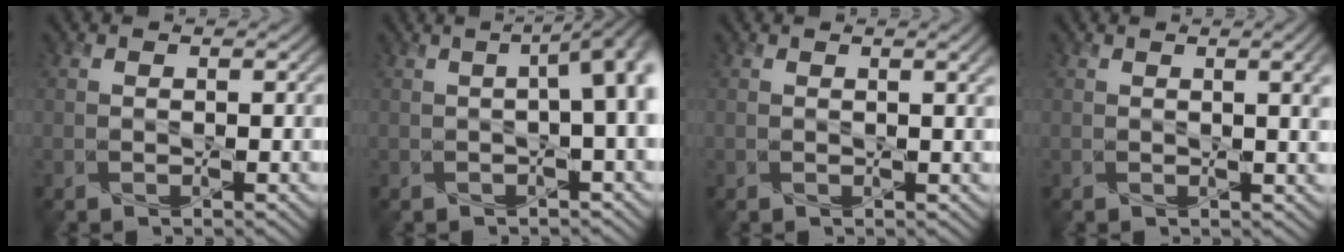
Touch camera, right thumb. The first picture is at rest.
{"total": 7.6, "force": [0.0, 2.3, 7.2], "torque": [-0.104, 0.007, -0.006]}
{"total": 2.1, "force": [0.8, 0.5, 1.9], "torque": [-0.029, 0.004, 0.015]}
{"total": 4.0, "force": [1.0, 1.0, 3.7], "torque": [-0.047, 0.005, 0.020]}